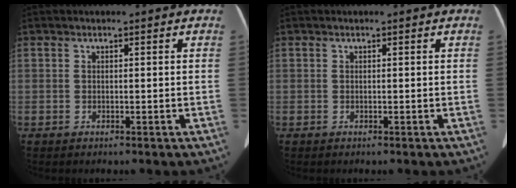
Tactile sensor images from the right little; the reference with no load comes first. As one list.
[{"total": 0.0}]